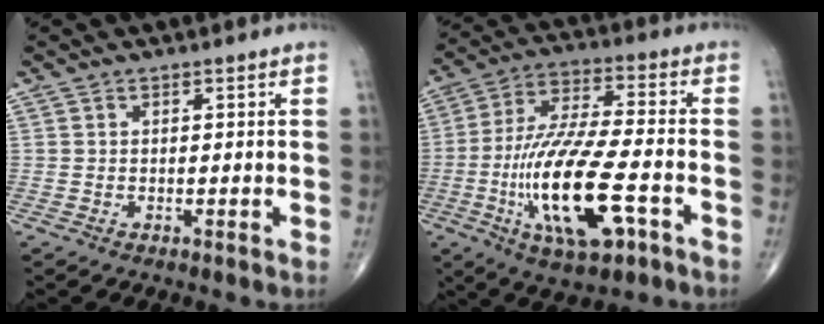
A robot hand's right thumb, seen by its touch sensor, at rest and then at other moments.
{"total": 19.2, "force": [-6.4, 6.6, 16.8], "torque": [-0.316, 0.020, -0.100]}